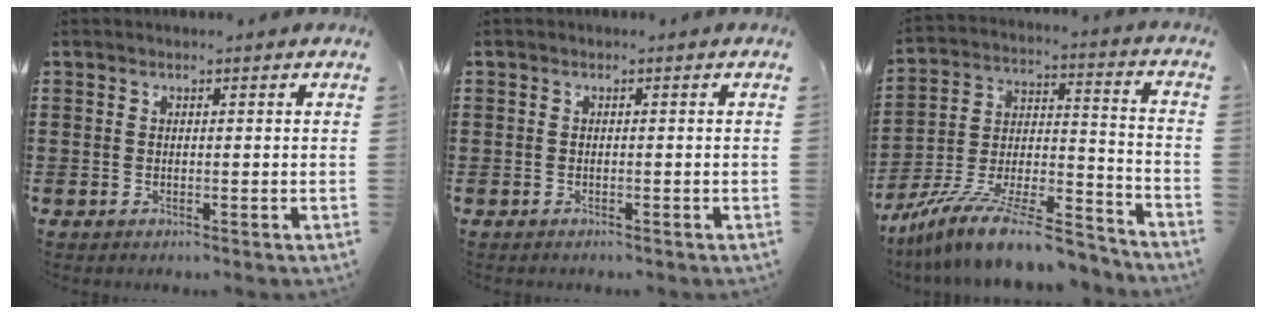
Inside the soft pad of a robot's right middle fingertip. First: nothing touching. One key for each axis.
{"total": 0.7, "fx": -0.5, "fy": 0.4, "fz": -0.1, "tx": 0.001, "ty": 0.003, "tz": -0.013}
{"total": 14.6, "fx": -12.6, "fy": 1.9, "fz": 7.2, "tx": -0.117, "ty": 0.034, "tz": -0.231}